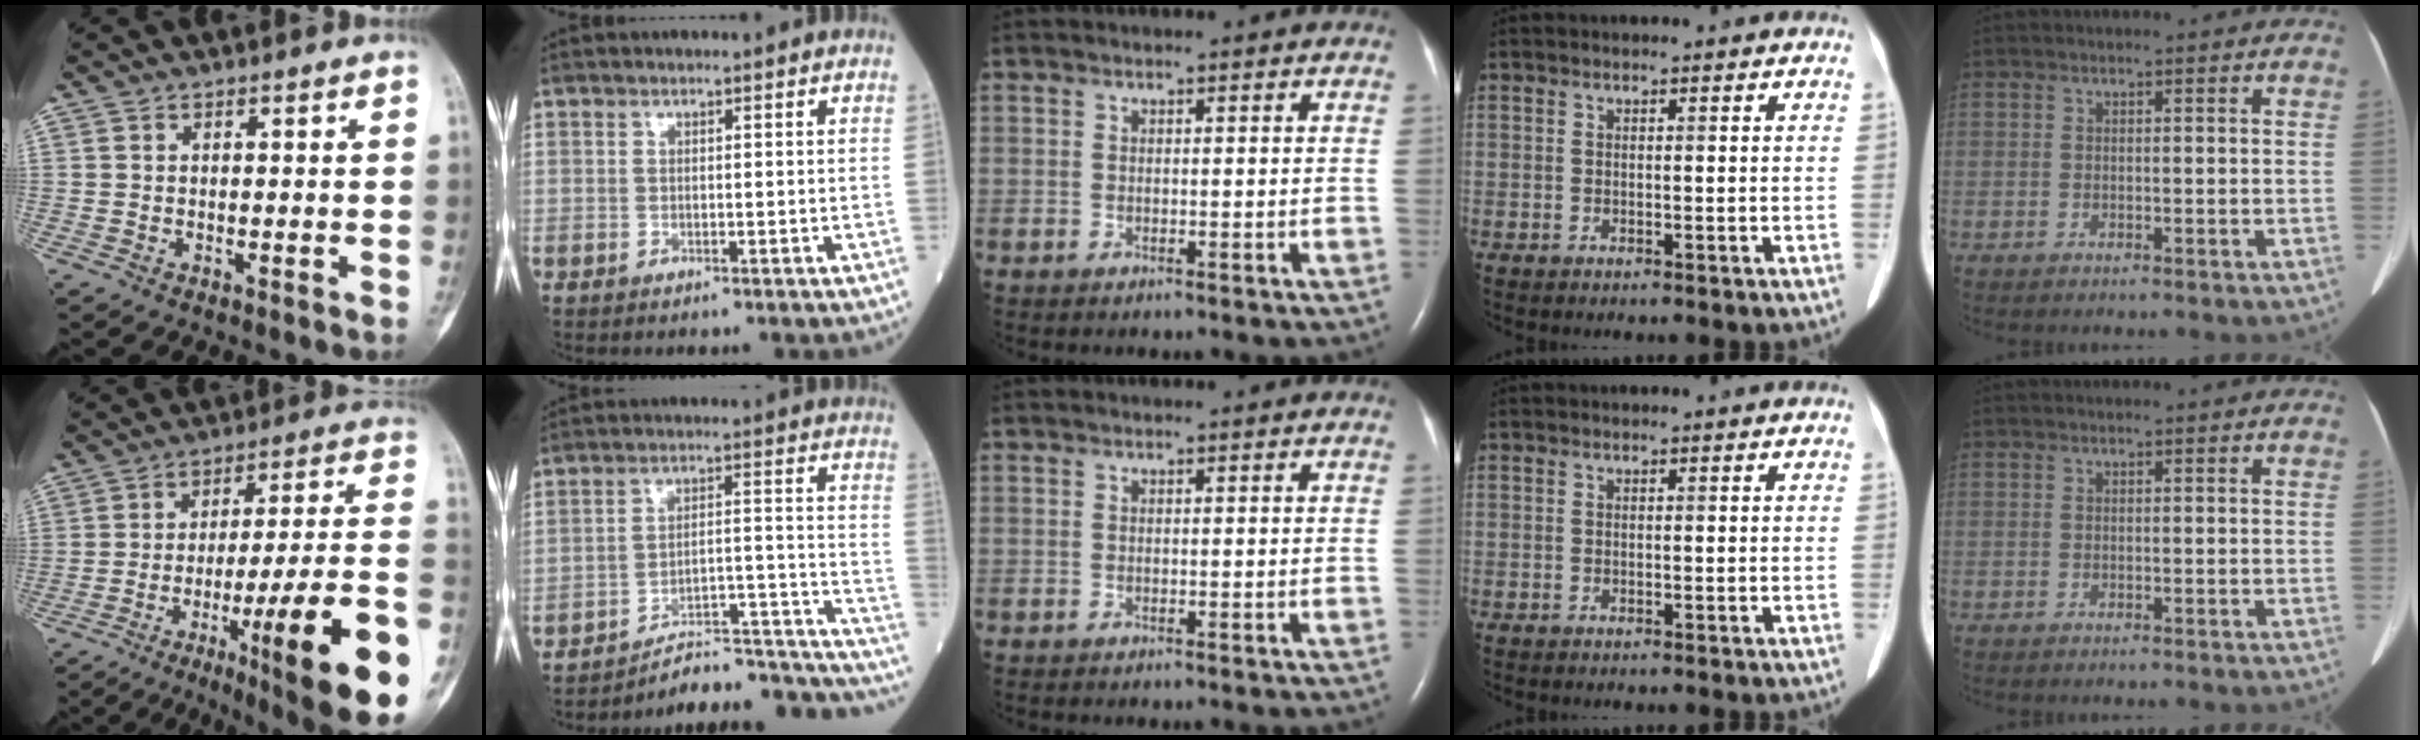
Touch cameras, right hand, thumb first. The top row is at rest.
{"thumb": {"total": 24.2, "force": [-9.7, 2.7, 22.0], "torque": [-0.275, 0.032, -0.141]}, "index": {"total": 19.7, "force": [-19.1, 1.4, 4.4], "torque": [-0.005, 0.053, -0.262]}}